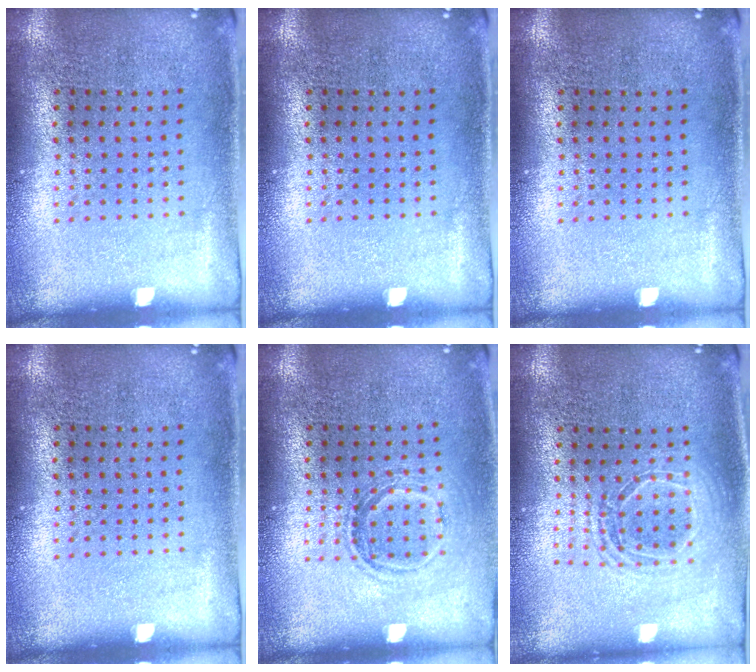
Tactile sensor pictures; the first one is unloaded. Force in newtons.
{"total": 0.0}
{"total": 0.0}
{"total": 0.0}
{"total": 1.1, "press": 1.0, "slide": 0.6}
{"total": 1.8, "press": 1.5, "slide": 1.0}